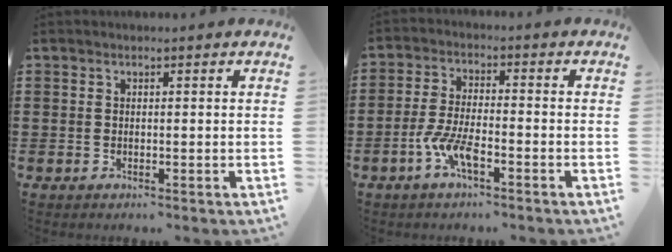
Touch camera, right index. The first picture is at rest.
{"total": 5.8, "force": [-3.1, 1.1, 4.8], "torque": [-0.120, -0.014, -0.064]}